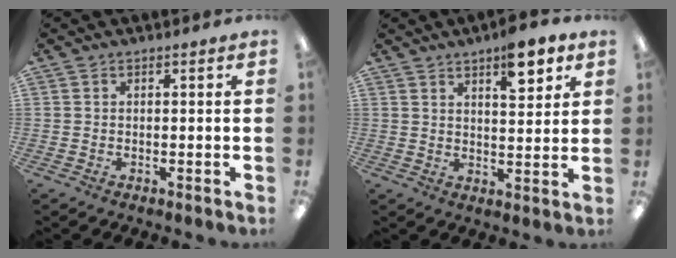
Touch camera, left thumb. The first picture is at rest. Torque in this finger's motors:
{"motor_torque": [1.21, 1.10, 0.51, -0.45, 0.03]}